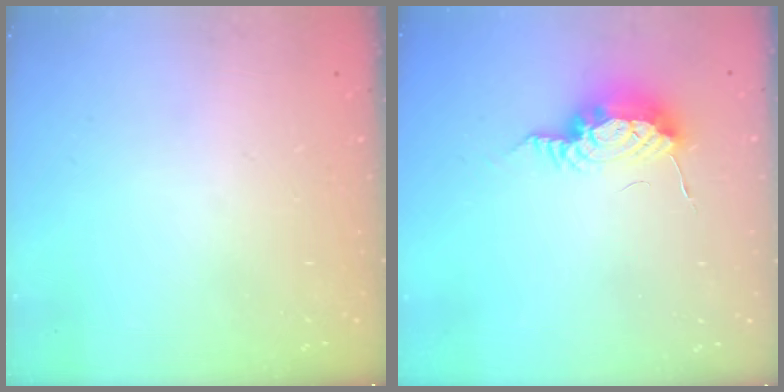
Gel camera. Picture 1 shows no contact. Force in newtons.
{"total": 16.8, "press": 12.3, "slide": 11.4}